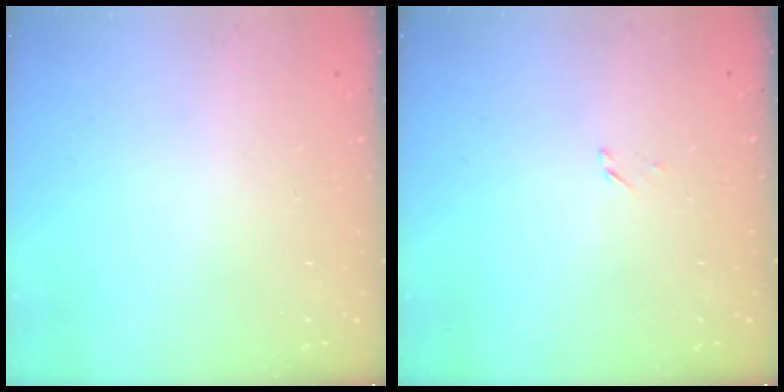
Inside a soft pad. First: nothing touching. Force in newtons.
{"total": 1.6, "press": 1.6, "slide": 0.2}